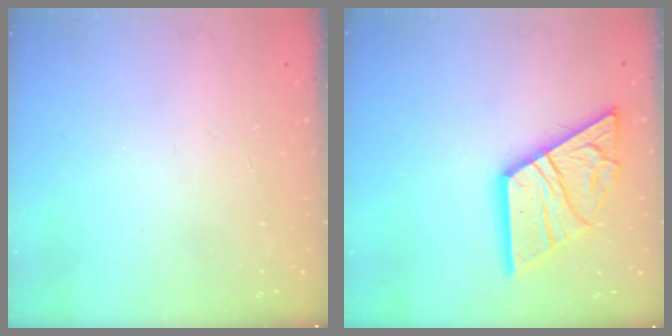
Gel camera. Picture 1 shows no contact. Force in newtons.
{"total": 18.9, "press": 18.8, "slide": 1.6}